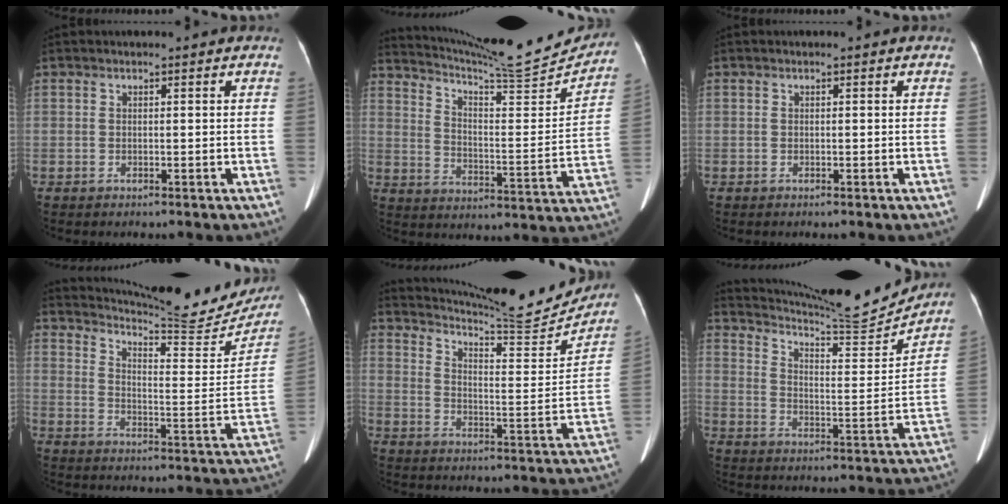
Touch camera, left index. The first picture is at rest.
{"total": 19.4, "force": [18.6, 0.3, 5.5], "torque": [-0.104, -0.056, 0.264]}
{"total": 0.0}
{"total": 21.0, "force": [19.8, 2.1, 6.8], "torque": [-0.105, -0.072, 0.254]}
{"total": 18.7, "force": [18.0, 0.7, 4.9], "torque": [-0.092, -0.060, 0.248]}
{"total": 18.1, "force": [17.5, 0.2, 4.7], "torque": [-0.096, -0.051, 0.252]}